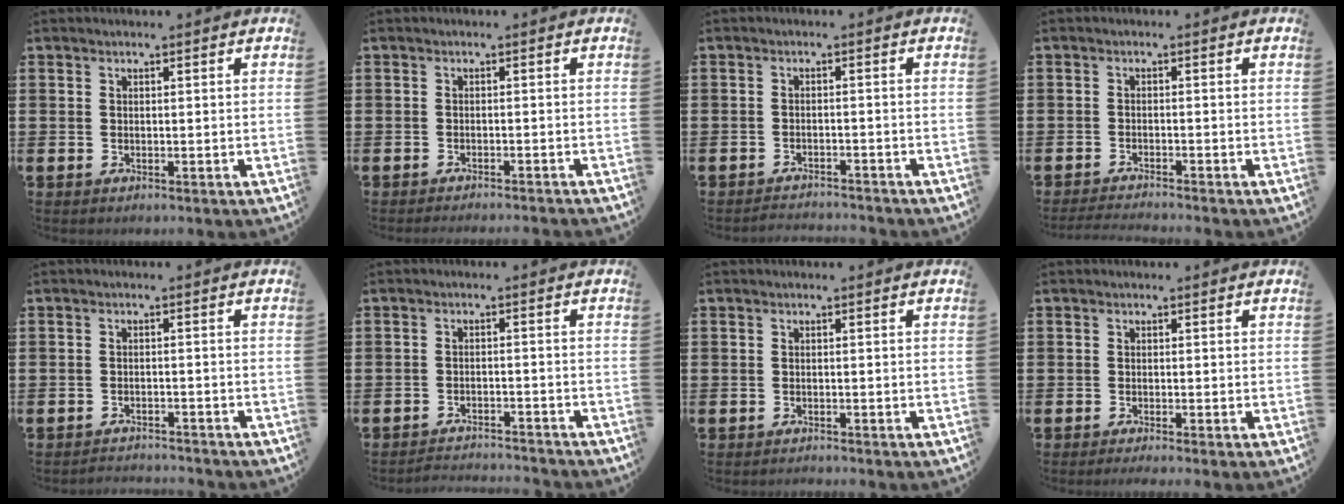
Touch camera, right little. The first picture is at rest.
{"total": 1.0, "force": [-1.0, -0.2, 0.0], "torque": [0.001, 0.001, -0.021]}
{"total": 1.7, "force": [-1.7, -0.1, -0.2], "torque": [-0.002, 0.005, -0.036]}
{"total": 1.5, "force": [-1.5, -0.2, 0.3], "torque": [-0.005, 0.003, -0.029]}
{"total": 1.6, "force": [-1.6, 0.0, -0.2], "torque": [-0.002, 0.004, -0.036]}
{"total": 2.2, "force": [-2.2, -0.1, -0.2], "torque": [-0.003, 0.003, -0.048]}
{"total": 0.5, "force": [-0.5, -0.1, -0.1], "torque": [0.001, -0.001, -0.011]}
{"total": 0.6, "force": [-0.5, -0.1, 0.4], "torque": [-0.006, -0.003, -0.009]}